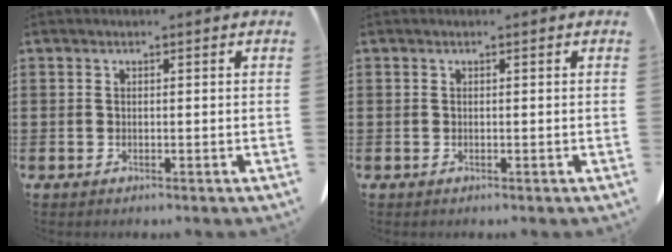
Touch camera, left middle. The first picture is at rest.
{"total": 0.0}